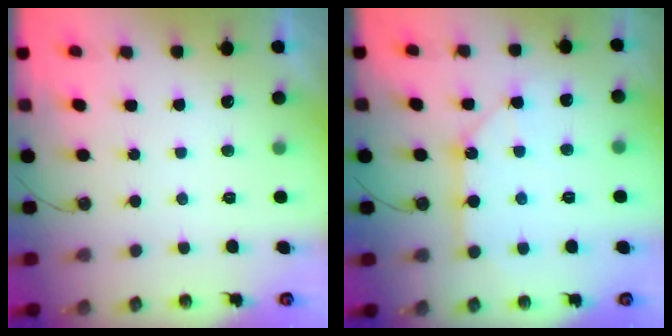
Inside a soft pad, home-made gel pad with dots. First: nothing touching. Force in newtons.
{"total": 10.7, "press": 10.7, "slide": 1.1}